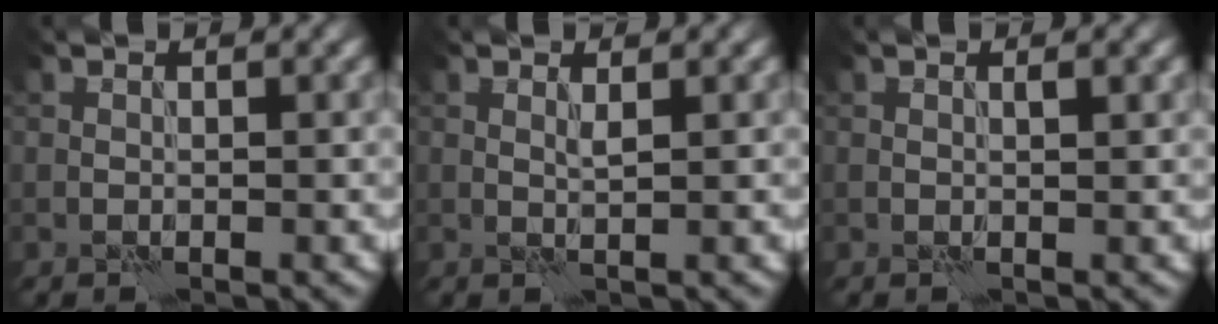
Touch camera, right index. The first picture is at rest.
{"total": 0.7, "force": [0.4, -0.1, 0.5], "torque": [-0.011, -0.001, 0.006]}
{"total": 0.8, "force": [0.3, 0.1, 0.7], "torque": [-0.009, 0.002, 0.004]}